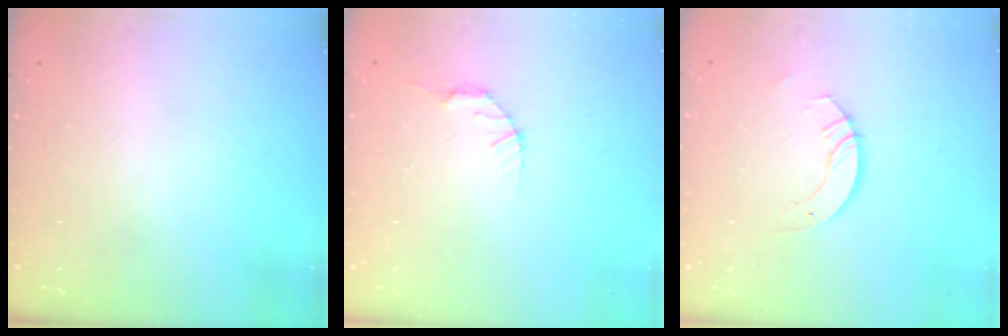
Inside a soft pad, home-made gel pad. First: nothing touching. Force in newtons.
{"total": 2.8, "press": 2.8, "slide": 0.4}
{"total": 3.7, "press": 3.7, "slide": 0.3}